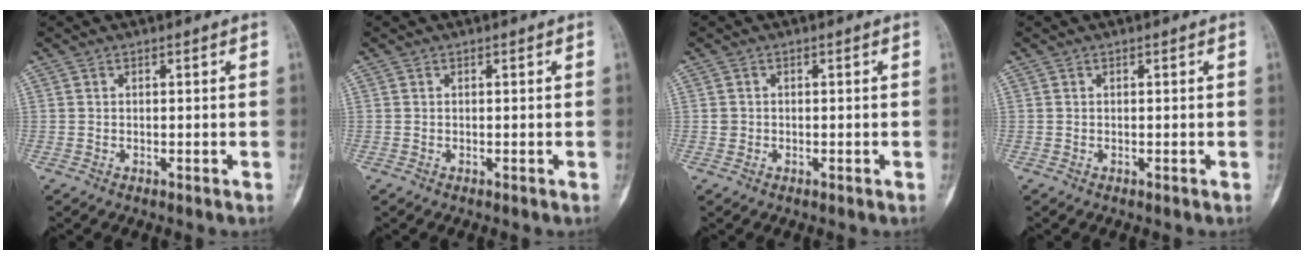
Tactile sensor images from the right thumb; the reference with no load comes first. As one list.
[{"total": 0.0}, {"total": 1.0, "force": [-0.2, 0.9, 0.3], "torque": [-0.002, 0.003, -0.003]}, {"total": 0.0}]